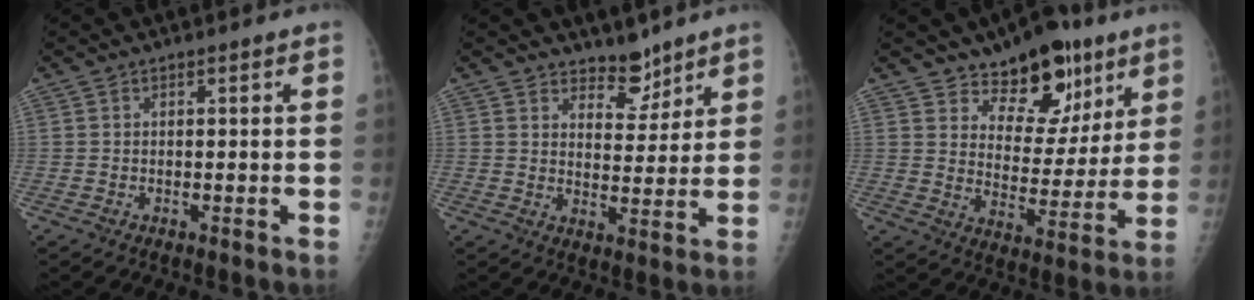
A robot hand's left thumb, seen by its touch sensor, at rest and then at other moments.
{"total": 5.6, "force": [4.7, 2.7, 1.4], "torque": [0.008, -0.040, 0.079]}
{"total": 14.2, "force": [9.4, 8.0, 7.1], "torque": [-0.052, -0.058, 0.151]}